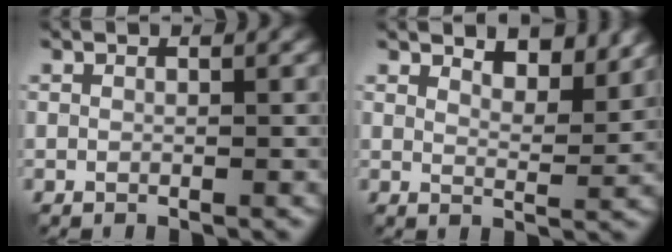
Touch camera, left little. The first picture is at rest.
{"total": 4.3, "force": [3.5, 1.2, 2.1], "torque": [-0.039, -0.005, 0.047]}